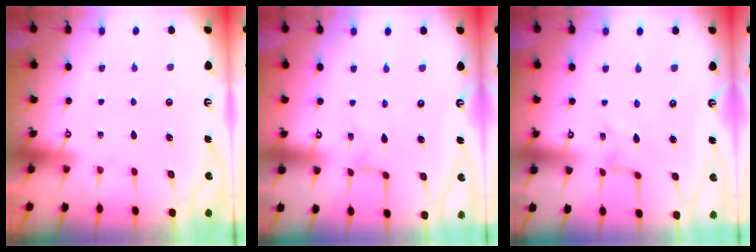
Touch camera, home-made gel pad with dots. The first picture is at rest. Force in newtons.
{"total": 0.0}
{"total": 0.8, "press": 0.7, "slide": 0.2}